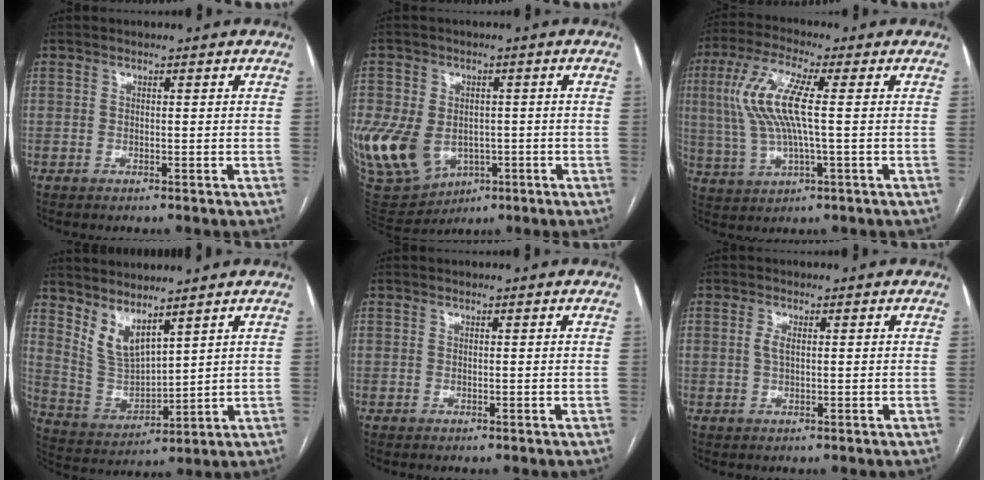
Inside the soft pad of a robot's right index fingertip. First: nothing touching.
{"total": 18.6, "force": [-4.9, 14.2, 11.0], "torque": [-0.272, -0.006, -0.055]}
{"total": 10.7, "force": [1.5, 1.8, 10.4], "torque": [-0.239, 0.014, 0.030]}
{"total": 7.3, "force": [5.7, 1.8, 4.1], "torque": [-0.096, -0.013, 0.135]}
{"total": 0.0}
{"total": 1.7, "force": [0.3, 0.6, 1.6], "torque": [-0.037, 0.000, 0.007]}